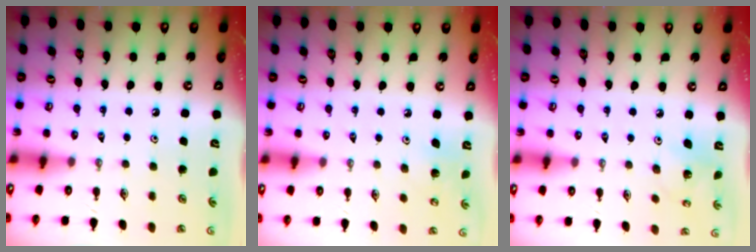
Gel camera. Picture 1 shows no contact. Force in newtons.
{"total": 4.6, "press": 4.6, "slide": 0.3}
{"total": 3.7, "press": 3.6, "slide": 0.3}